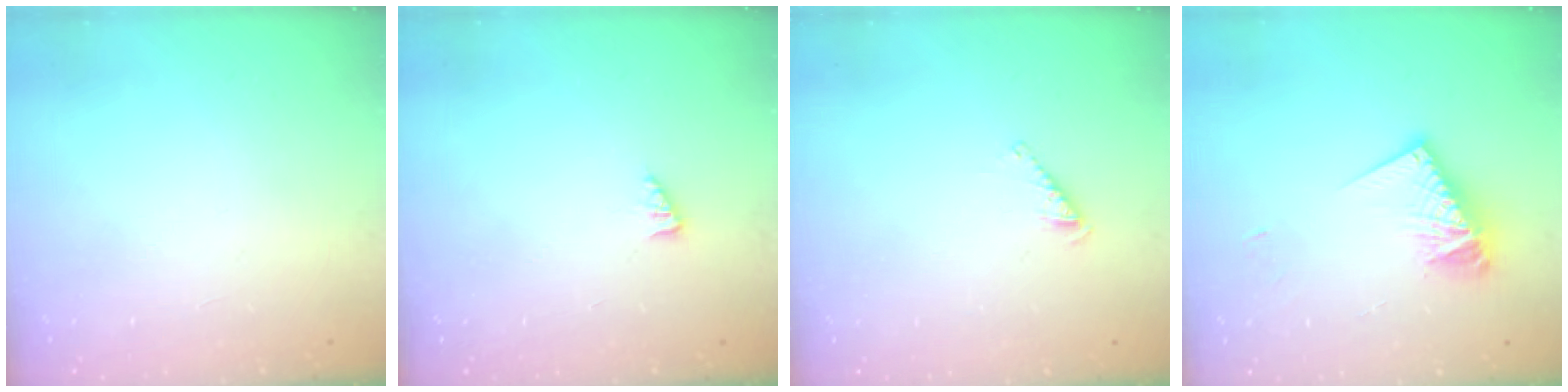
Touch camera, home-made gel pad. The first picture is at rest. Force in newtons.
{"total": 1.6, "press": 1.5, "slide": 0.3}
{"total": 2.3, "press": 2.2, "slide": 0.4}
{"total": 11.4, "press": 11.4, "slide": 1.0}